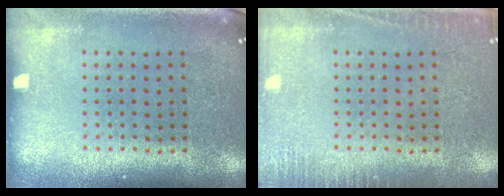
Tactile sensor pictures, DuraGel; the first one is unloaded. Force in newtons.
{"total": 1.9, "press": 1.9, "slide": 0.4}